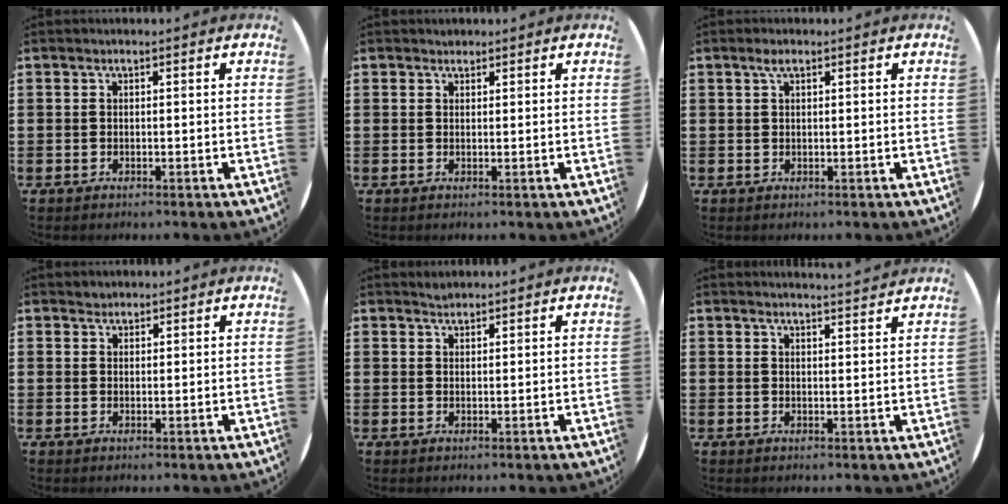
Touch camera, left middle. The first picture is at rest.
{"total": 0.7, "force": [0.6, 0.3, -0.1], "torque": [0.003, 0.004, 0.011]}
{"total": 1.4, "force": [0.7, 0.5, 1.0], "torque": [-0.021, 0.005, 0.011]}
{"total": 1.1, "force": [1.0, 0.4, -0.1], "torque": [0.001, 0.002, 0.020]}
{"total": 1.2, "force": [1.1, 0.2, 0.0], "torque": [0.000, 0.001, 0.022]}
{"total": 2.6, "force": [2.5, -0.4, 0.1], "torque": [-0.003, -0.013, 0.047]}